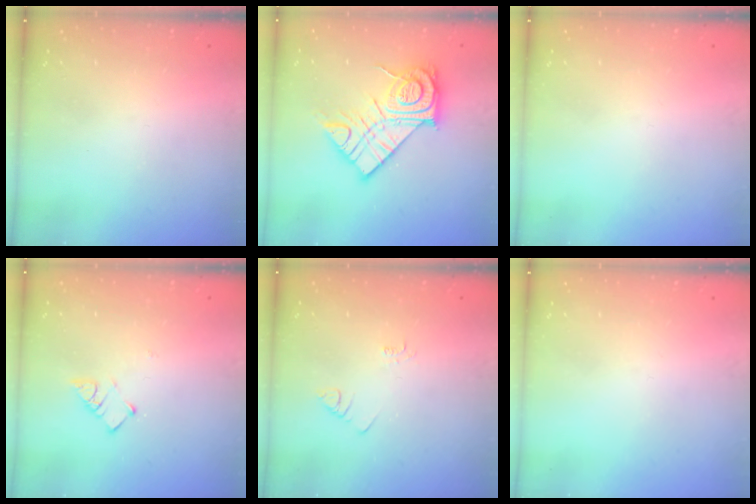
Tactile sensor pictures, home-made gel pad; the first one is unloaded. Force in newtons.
{"total": 18.5, "press": 18.4, "slide": 1.5}
{"total": 0.0}
{"total": 3.7, "press": 3.7, "slide": 0.2}
{"total": 2.1, "press": 2.1, "slide": 0.4}
{"total": 0.0}